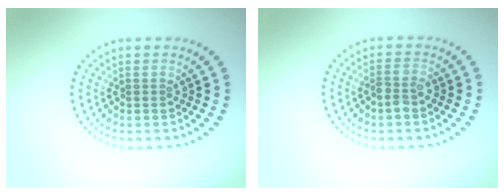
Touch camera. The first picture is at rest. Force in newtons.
{"total": 1.8, "press": 1.7, "slide": 0.6}